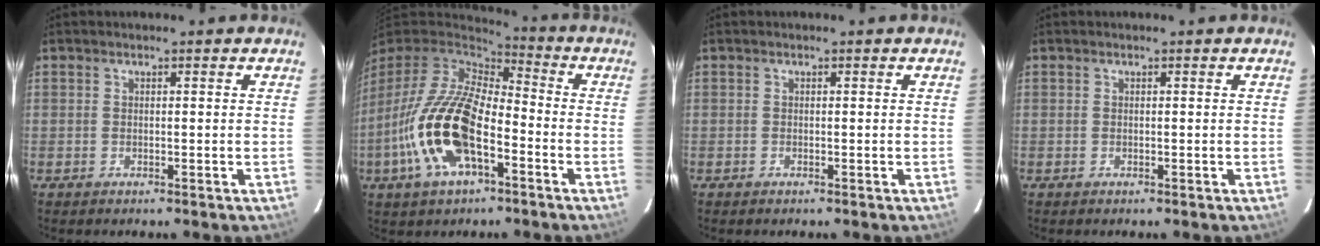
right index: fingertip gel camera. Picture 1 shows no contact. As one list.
[{"total": 18.6, "force": [-6.3, 8.5, 15.3], "torque": [-0.323, -0.017, -0.123]}, {"total": 0.0}, {"total": 0.0}]